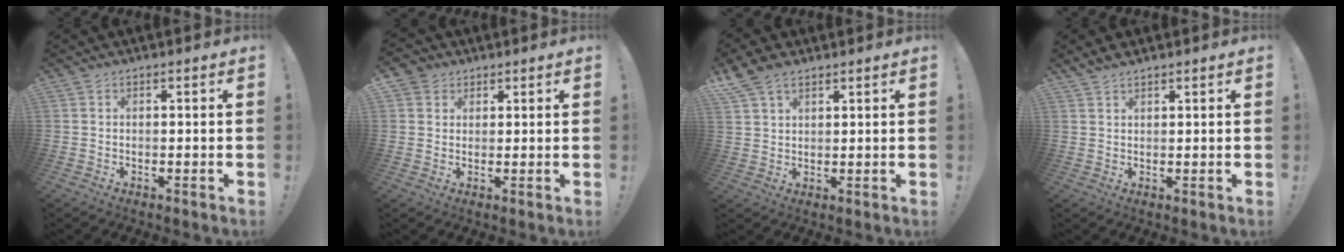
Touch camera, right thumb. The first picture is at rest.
{"total": 3.8, "force": [2.0, 3.2, 0.6], "torque": [-0.004, -0.006, 0.037]}
{"total": 7.0, "force": [5.0, 3.7, 3.3], "torque": [-0.056, -0.019, 0.097]}
{"total": 2.4, "force": [2.2, 0.6, 0.8], "torque": [-0.009, -0.013, 0.040]}